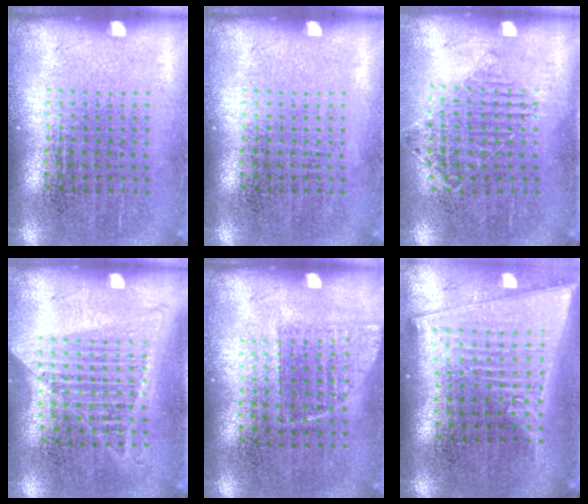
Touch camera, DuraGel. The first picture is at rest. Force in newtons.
{"total": 0.0}
{"total": 1.2, "press": 1.1, "slide": 0.4}
{"total": 1.3, "press": 1.2, "slide": 0.5}
{"total": 0.7, "press": 0.7, "slide": 0.3}
{"total": 2.2, "press": 1.8, "slide": 1.2}